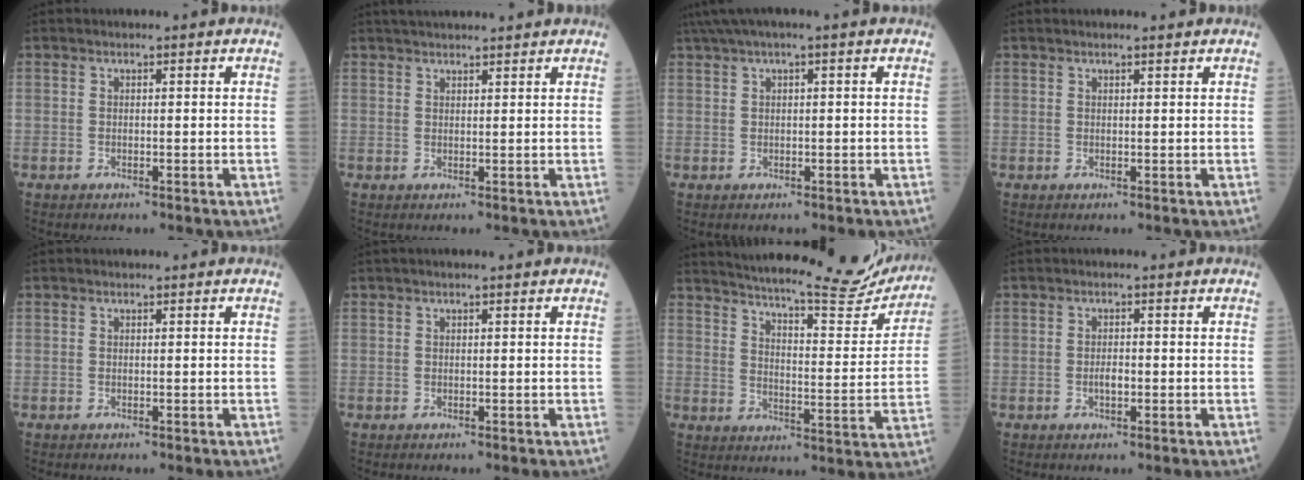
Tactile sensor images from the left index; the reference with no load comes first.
{"total": 7.1, "force": [6.5, 0.3, 2.9], "torque": [-0.041, 0.033, 0.088]}
{"total": 3.7, "force": [2.1, -0.1, 3.0], "torque": [-0.064, 0.030, 0.041]}
{"total": 1.0, "force": [0.9, 0.0, 0.4], "torque": [-0.007, 0.007, 0.014]}
{"total": 0.0}
{"total": 0.7, "force": [0.5, -0.1, 0.5], "torque": [-0.013, 0.011, 0.009]}
{"total": 23.9, "force": [22.1, 2.6, 8.6], "torque": [-0.135, -0.059, 0.280]}
{"total": 1.4, "force": [-0.5, 0.6, 1.2], "torque": [-0.023, 0.001, -0.010]}